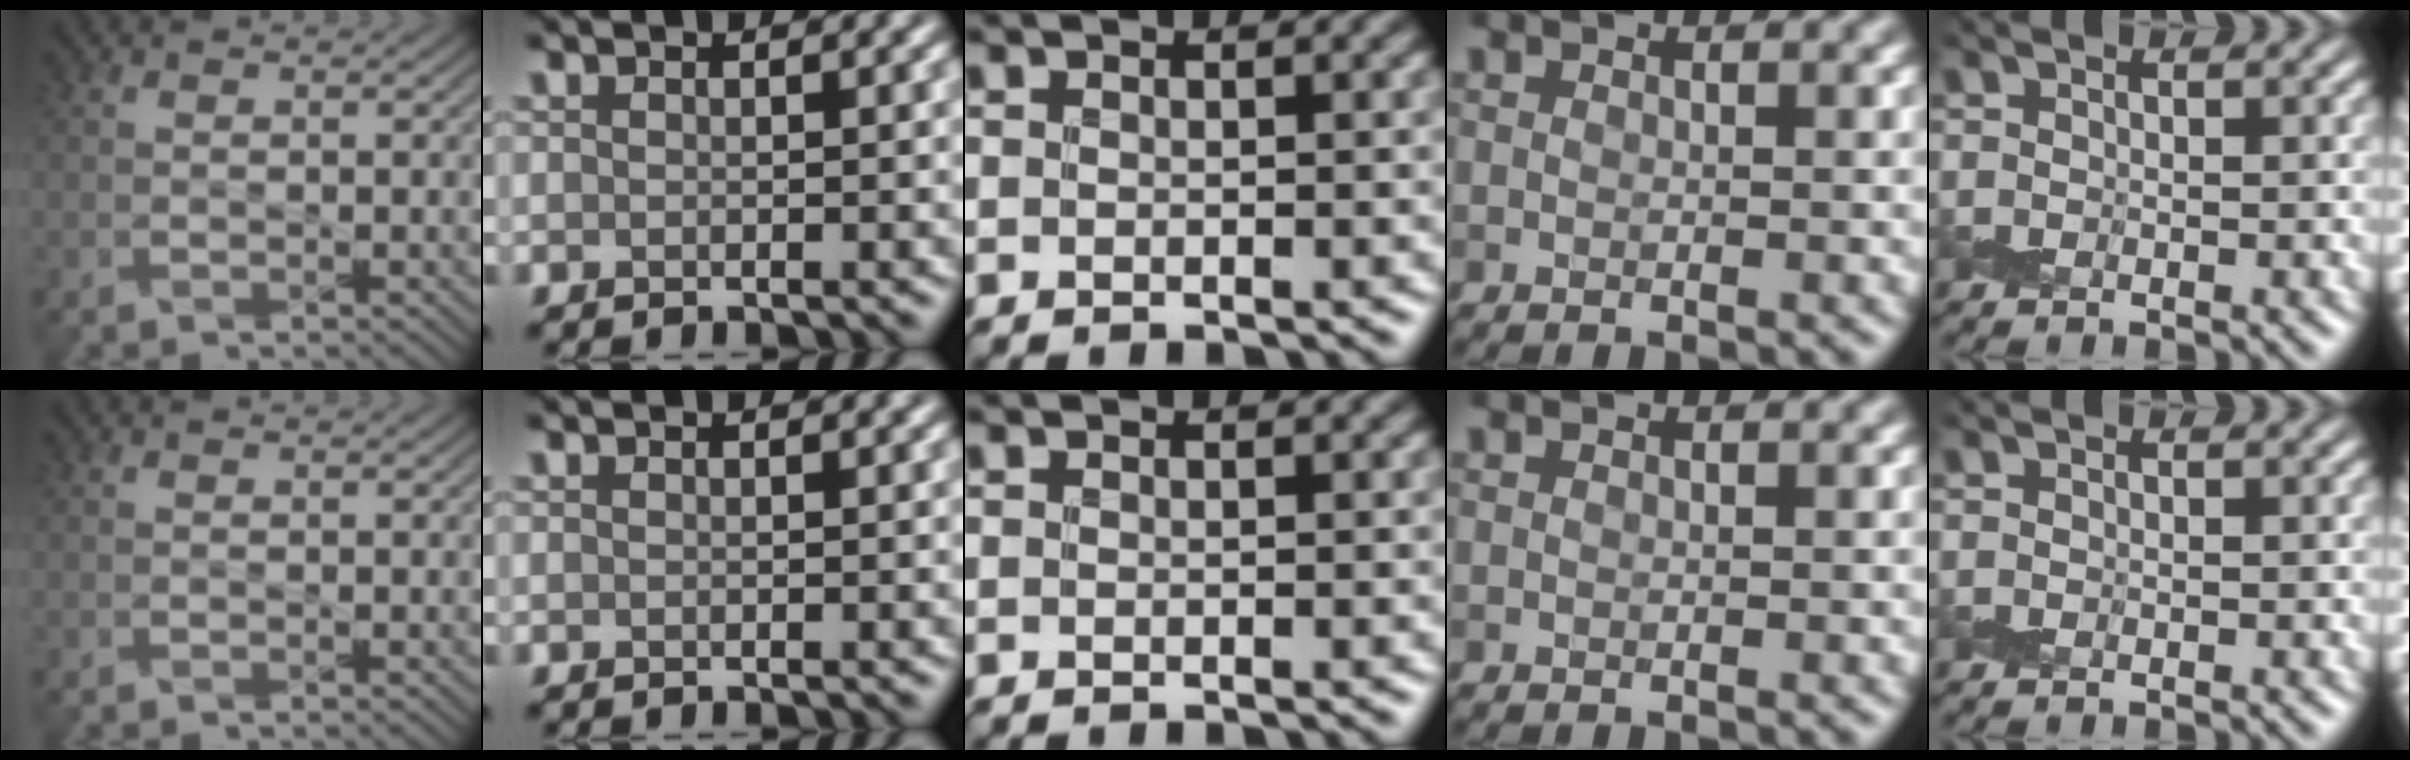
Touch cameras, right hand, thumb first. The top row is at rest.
{}